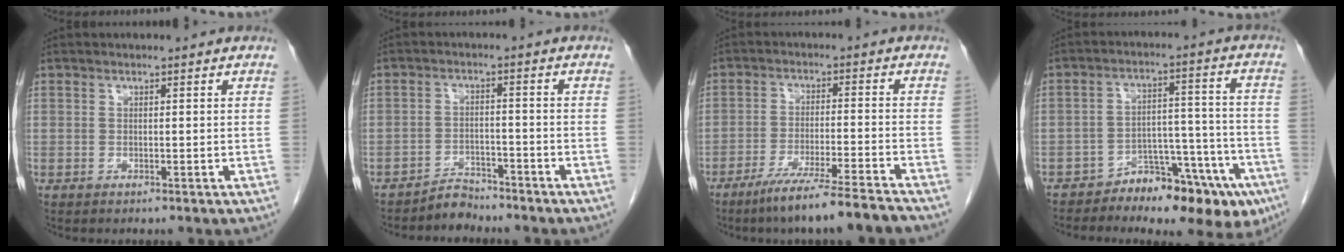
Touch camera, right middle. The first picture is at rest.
{"total": 3.4, "force": [-3.2, 0.9, -0.3], "torque": [0.008, -0.003, -0.055]}
{"total": 10.8, "force": [-8.7, -1.0, 6.3], "torque": [-0.089, -0.028, -0.144]}
{"total": 12.9, "force": [-9.1, 5.3, 7.4], "torque": [-0.064, 0.054, -0.131]}